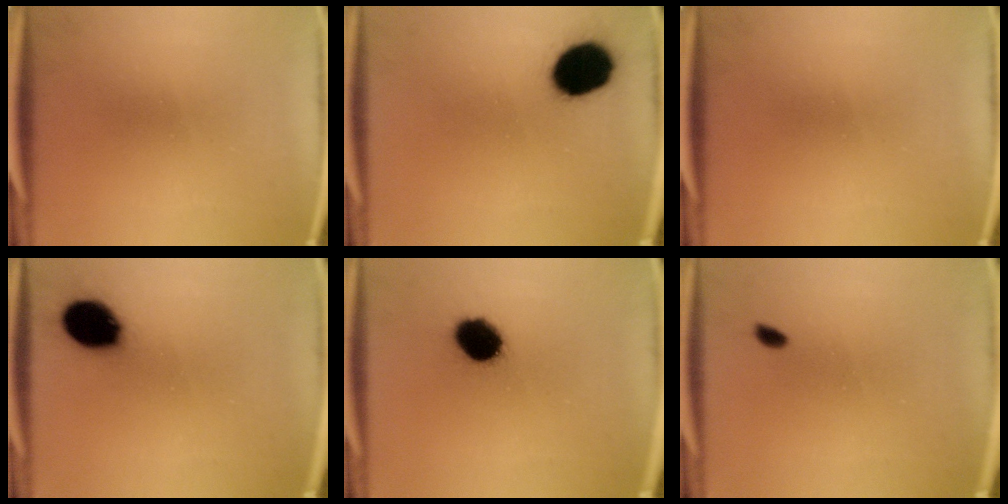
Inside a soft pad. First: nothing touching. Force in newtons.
{"total": 13.6}
{"total": 0.0}
{"total": 14.7}
{"total": 10.0}
{"total": 1.5}